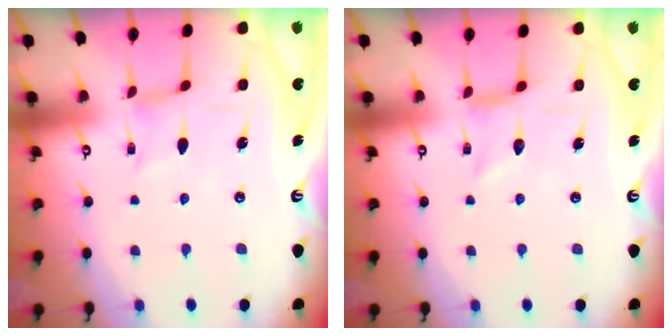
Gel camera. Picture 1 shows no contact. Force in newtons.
{"total": 0.0}